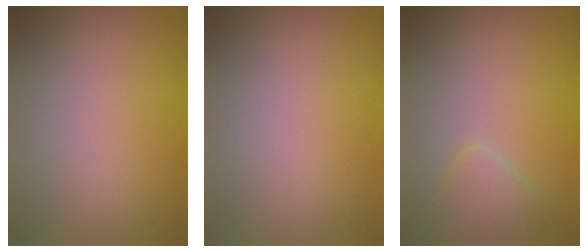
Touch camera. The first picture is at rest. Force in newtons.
{"total": 0.0}
{"total": 2.3, "press": 2.3, "slide": 0.1}